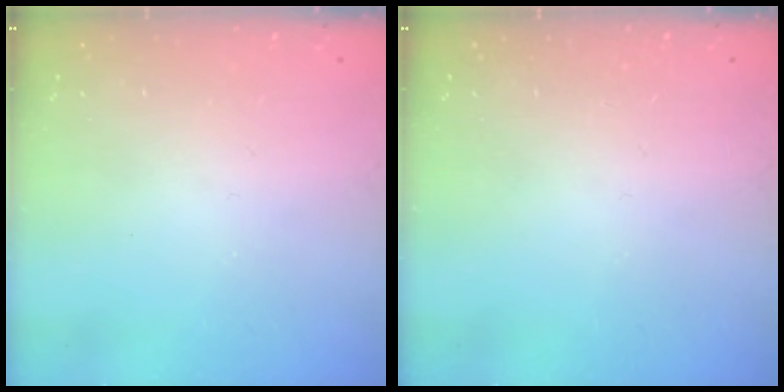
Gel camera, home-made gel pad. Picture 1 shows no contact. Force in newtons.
{"total": 0.0}